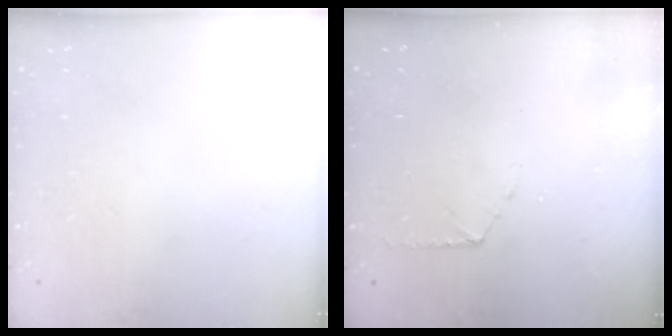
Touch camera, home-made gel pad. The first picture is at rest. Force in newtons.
{"total": 3.9, "press": 3.9, "slide": 0.4}